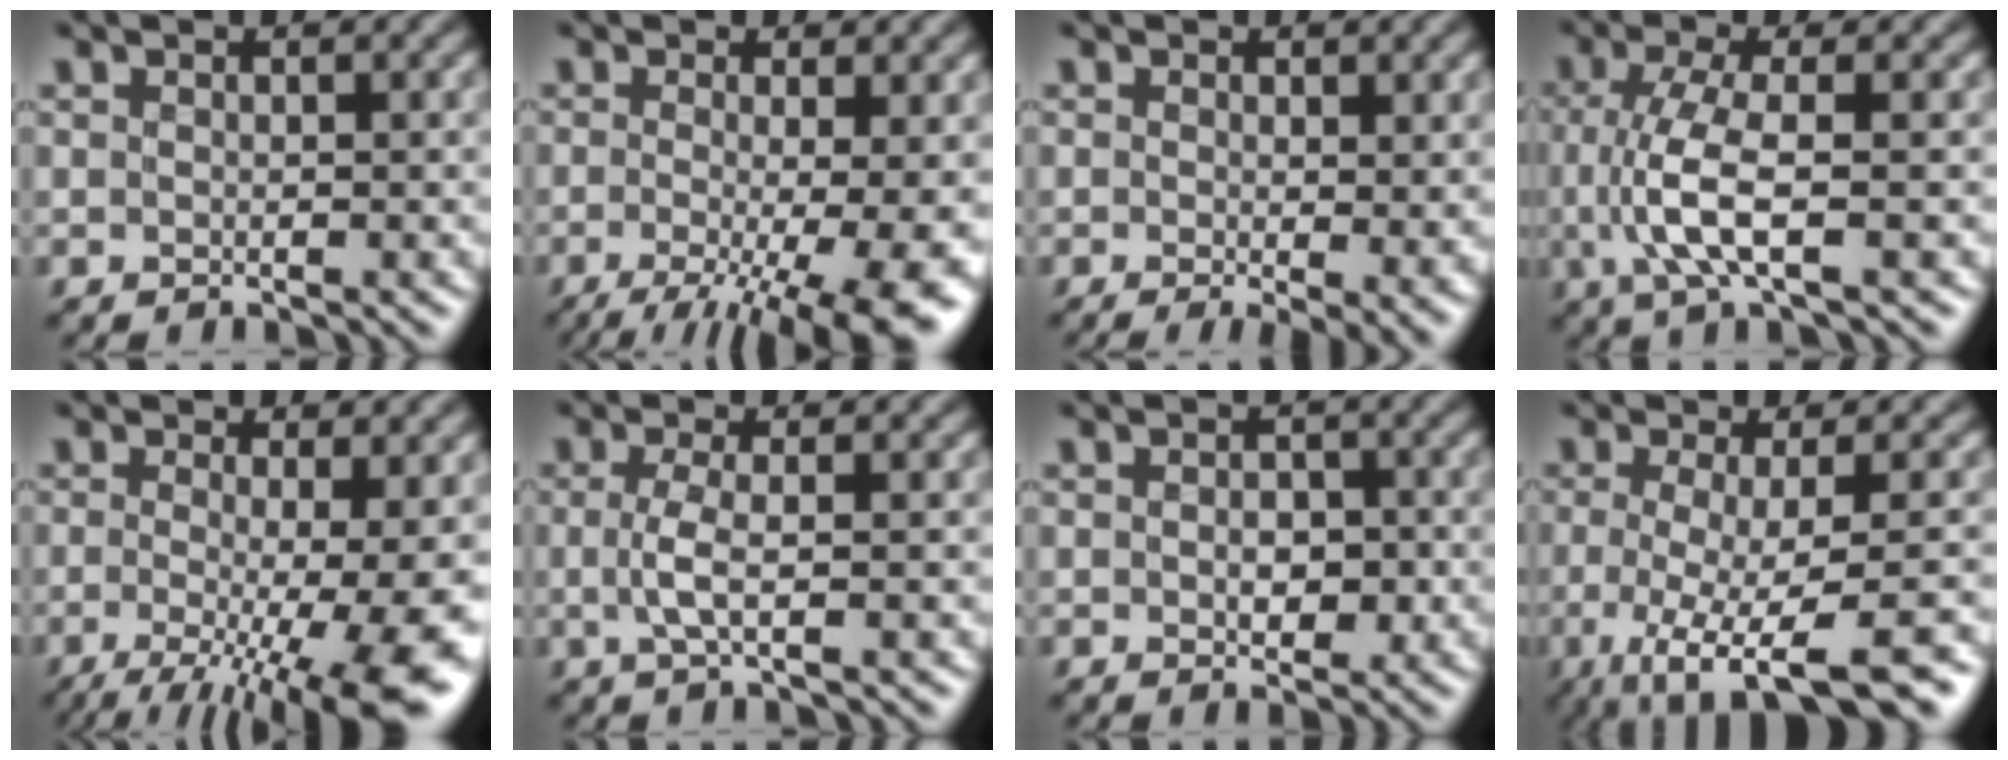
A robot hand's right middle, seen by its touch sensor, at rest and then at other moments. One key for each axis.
{"total": 10.7, "fx": -2.8, "fy": 3.5, "fz": 9.7, "tx": -0.127, "ty": -0.019, "tz": -0.030}
{"total": 3.5, "fx": -0.1, "fy": 0.8, "fz": 3.4, "tx": -0.042, "ty": -0.016, "tz": 0.001}
{"total": 5.2, "fx": -0.9, "fy": 1.4, "fz": 4.9, "tx": -0.108, "ty": -0.006, "tz": -0.014}
{"total": 13.1, "fx": -2.8, "fy": 4.1, "fz": 12.1, "tx": -0.148, "ty": -0.017, "tz": -0.030}
{"total": 2.2, "fx": -0.5, "fy": 0.6, "fz": 2.1, "tx": -0.051, "ty": -0.004, "tz": -0.010}
{"total": 2.3, "fx": -0.6, "fy": 1.5, "fz": 1.7, "tx": -0.023, "ty": -0.005, "tz": -0.009}
{"total": 8.0, "fx": -3.2, "fy": 1.9, "fz": 7.1, "tx": -0.091, "ty": -0.016, "tz": -0.055}